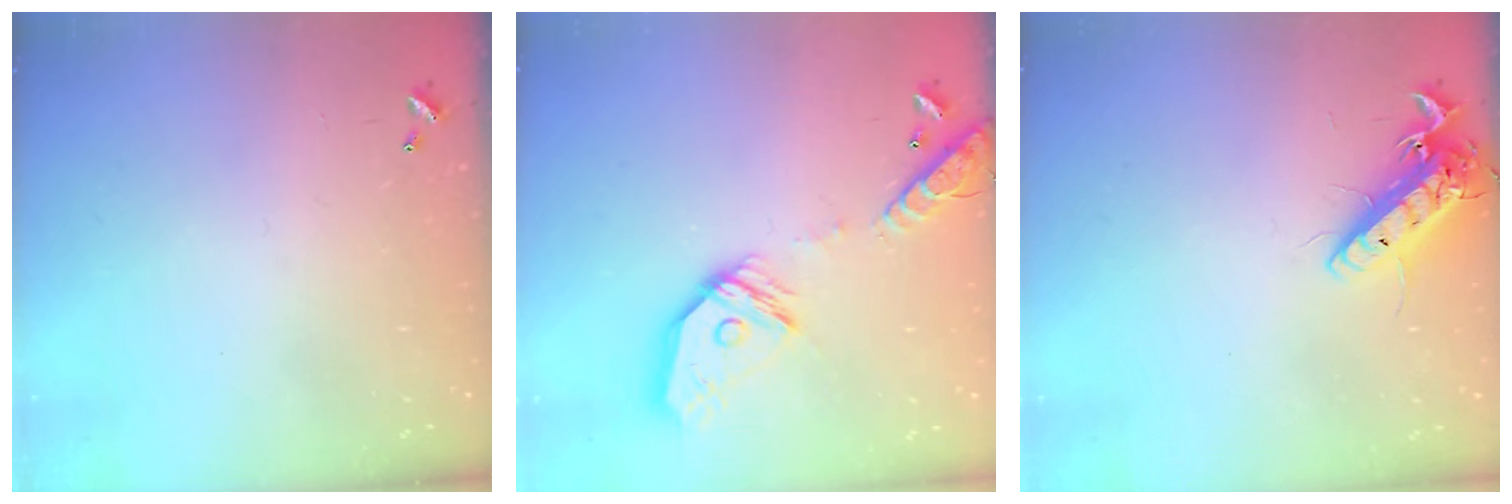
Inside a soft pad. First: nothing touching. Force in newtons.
{"total": 17.2, "press": 17.0, "slide": 2.2}
{"total": 14.8, "press": 14.5, "slide": 2.8}